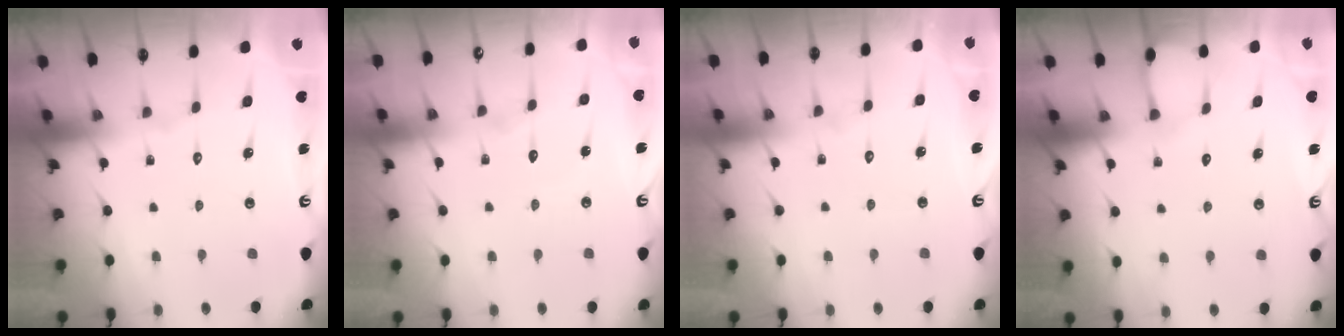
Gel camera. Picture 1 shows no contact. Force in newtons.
{"total": 6.7, "press": 6.7, "slide": 0.5}
{"total": 2.3, "press": 2.3, "slide": 0.3}
{"total": 2.4, "press": 2.4, "slide": 0.3}